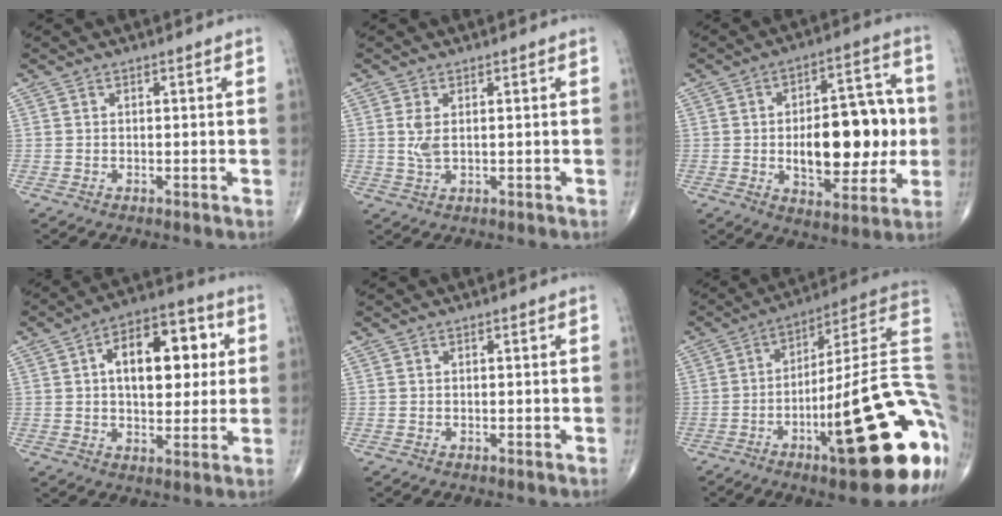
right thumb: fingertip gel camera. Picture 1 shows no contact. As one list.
[{"total": 3.0, "force": [0.6, 1.3, 2.6], "torque": [-0.059, -0.004, 0.018]}, {"total": 19.2, "force": [-1.0, 9.7, 16.6], "torque": [-0.203, 0.018, -0.007]}, {"total": 15.6, "force": [3.2, 8.7, 12.6], "torque": [-0.148, 0.013, 0.044]}, {"total": 0.0}, {"total": 29.4, "force": [-7.8, 6.2, 27.6], "torque": [-0.314, 0.030, -0.113]}]